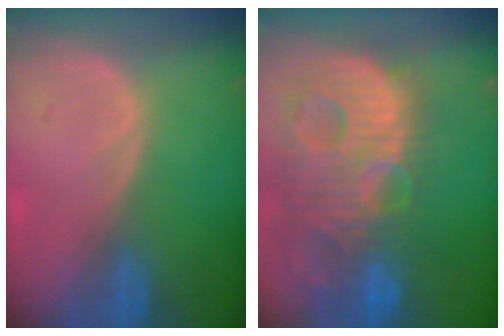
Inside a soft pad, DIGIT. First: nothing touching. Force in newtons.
{"total": 14.1, "press": 12.2, "slide": 7.0}